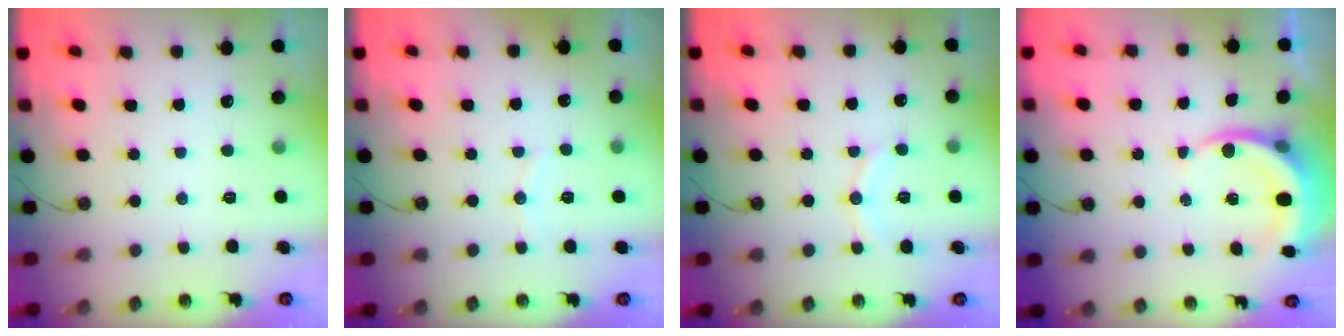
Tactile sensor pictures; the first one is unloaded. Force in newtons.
{"total": 3.6, "press": 3.5, "slide": 0.7}
{"total": 8.4, "press": 8.3, "slide": 0.8}
{"total": 5.5, "press": 5.4, "slide": 0.5}